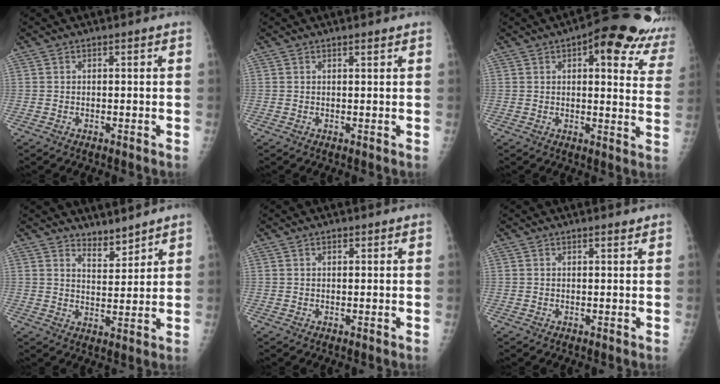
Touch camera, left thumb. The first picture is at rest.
{"total": 0.7, "force": [0.6, 0.1, 0.4], "torque": [-0.006, -0.004, 0.010]}
{"total": 19.0, "force": [11.1, 6.8, 13.8], "torque": [-0.128, -0.019, 0.114]}
{"total": 4.3, "force": [4.0, 1.2, 0.8], "torque": [0.002, -0.039, 0.073]}
{"total": 0.9, "force": [0.6, 0.5, 0.5], "torque": [-0.004, -0.002, 0.007]}
{"total": 1.0, "force": [0.9, 0.2, 0.5], "torque": [-0.006, -0.005, 0.013]}